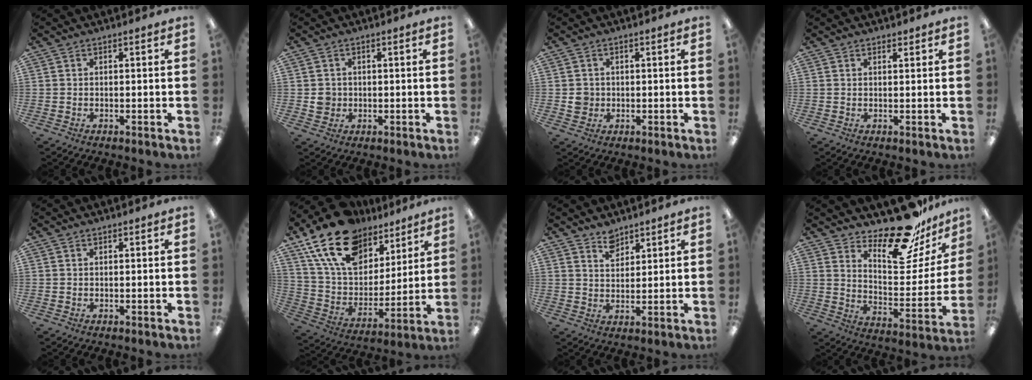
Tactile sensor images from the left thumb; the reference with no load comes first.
{"total": 3.1, "force": [0.1, 3.0, 0.7], "torque": [-0.008, 0.003, -0.001]}
{"total": 3.0, "force": [0.0, 2.9, 0.7], "torque": [-0.007, 0.002, -0.002]}
{"total": 1.0, "force": [0.9, 0.4, 0.1], "torque": [0.005, -0.003, 0.016]}
{"total": 0.0}
{"total": 20.5, "force": [13.1, 12.1, 10.1], "torque": [-0.193, -0.060, 0.243]}
{"total": 5.1, "force": [4.2, 2.6, 1.3], "torque": [-0.013, -0.022, 0.076]}
{"total": 21.5, "force": [17.3, 7.5, 10.4], "torque": [-0.135, -0.121, 0.289]}